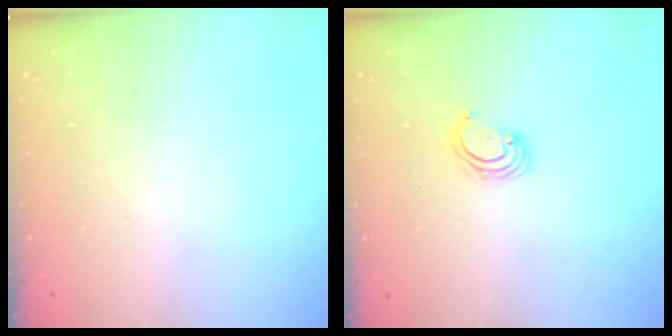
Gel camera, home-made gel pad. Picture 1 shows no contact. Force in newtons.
{"total": 3.2, "press": 3.2, "slide": 0.3}